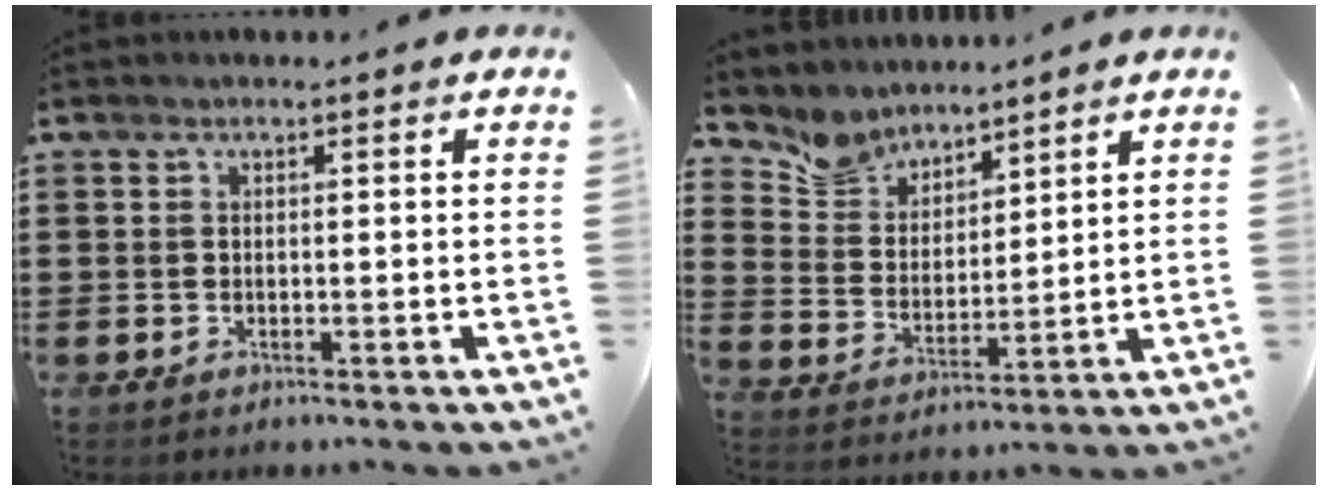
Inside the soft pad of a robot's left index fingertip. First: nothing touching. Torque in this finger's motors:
{"motor_torque": [-0.14, 0.08, -0.33, -0.19]}